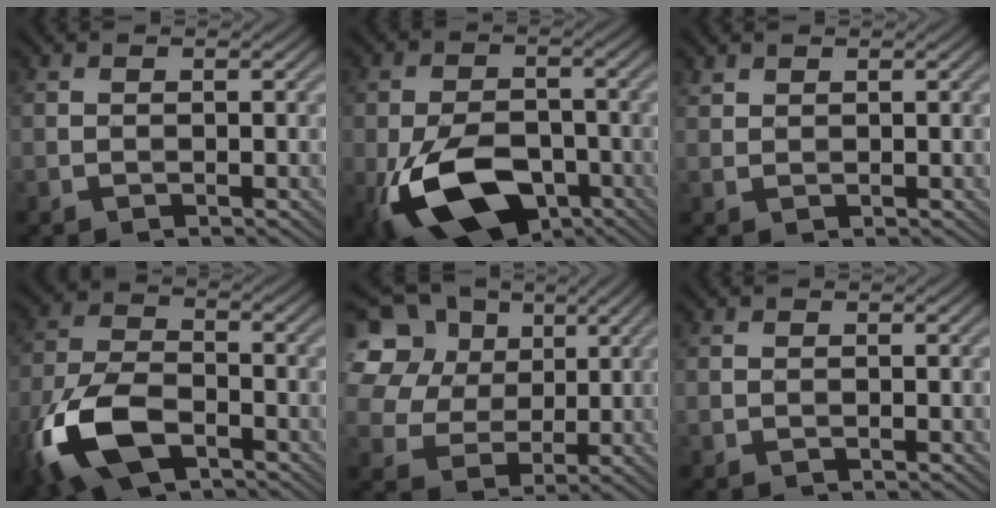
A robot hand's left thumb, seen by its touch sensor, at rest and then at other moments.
{"total": 13.9, "force": [-6.2, 8.1, 9.4], "torque": [-0.201, -0.032, -0.112]}
{"total": 1.4, "force": [1.3, 0.5, 0.1], "torque": [-0.007, 0.006, 0.031]}
{"total": 12.0, "force": [-5.8, 6.1, 8.5], "torque": [-0.215, -0.017, -0.126]}
{"total": 16.5, "force": [7.6, 12.4, 7.8], "torque": [-0.244, 0.048, 0.176]}
{"total": 0.0}